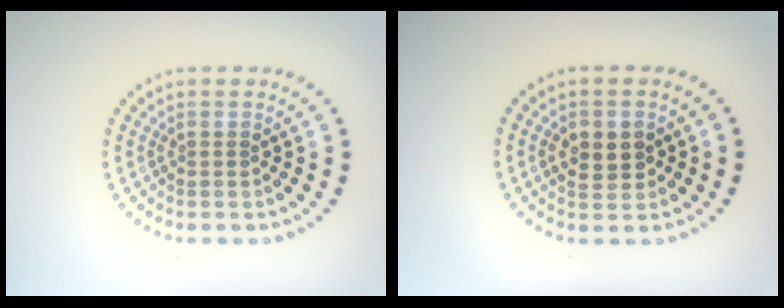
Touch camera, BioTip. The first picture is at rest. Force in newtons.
{"total": 2.8, "press": 2.7, "slide": 0.3}